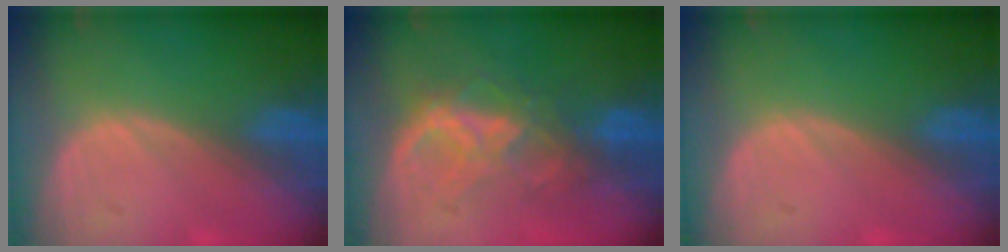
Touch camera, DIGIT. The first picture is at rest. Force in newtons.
{"total": 6.4, "press": 6.4, "slide": 0.7}
{"total": 0.0}